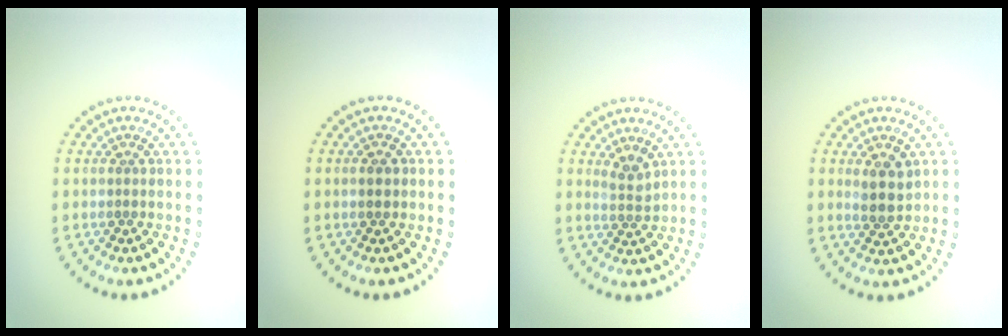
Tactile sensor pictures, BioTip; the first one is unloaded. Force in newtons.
{"total": 1.5, "press": 1.5, "slide": 0.1}
{"total": 1.6, "press": 1.3, "slide": 1.0}
{"total": 2.4, "press": 2.2, "slide": 1.0}